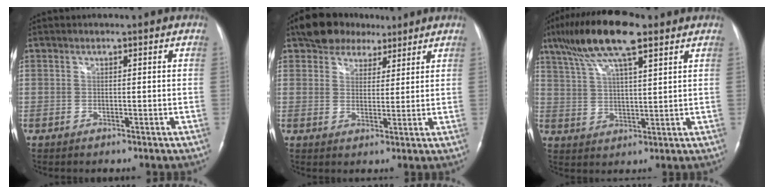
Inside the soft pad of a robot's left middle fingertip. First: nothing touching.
{"total": 7.1, "force": [5.2, 4.4, 2.0], "torque": [-0.030, 0.018, 0.088]}
{"total": 13.1, "force": [8.5, 2.5, 9.6], "torque": [-0.188, 0.024, 0.153]}